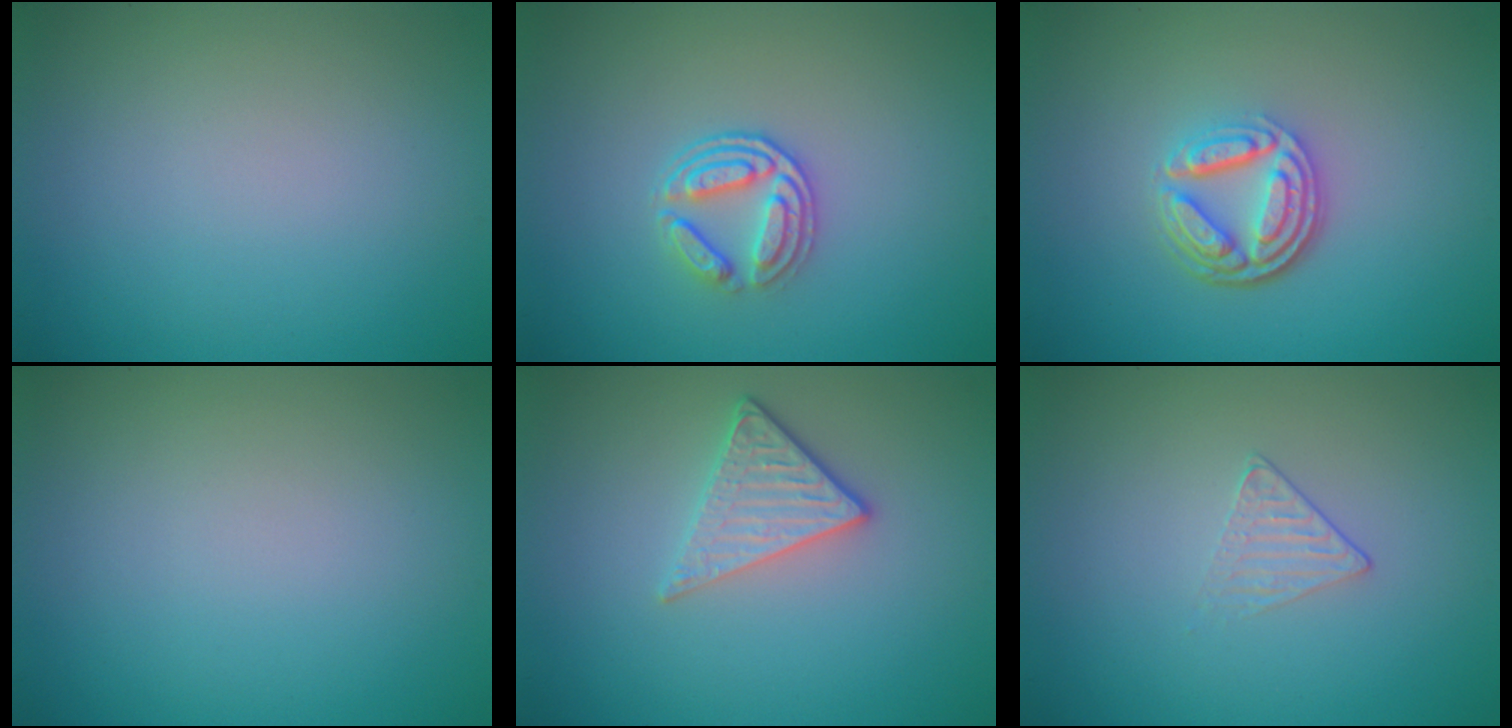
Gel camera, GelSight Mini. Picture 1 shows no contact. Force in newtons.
{"total": 3.1, "press": 2.6, "slide": 1.7}
{"total": 4.6, "press": 3.5, "slide": 3.1}
{"total": 0.0}
{"total": 3.0, "press": 2.6, "slide": 1.6}
{"total": 1.1, "press": 0.5, "slide": 1.0}